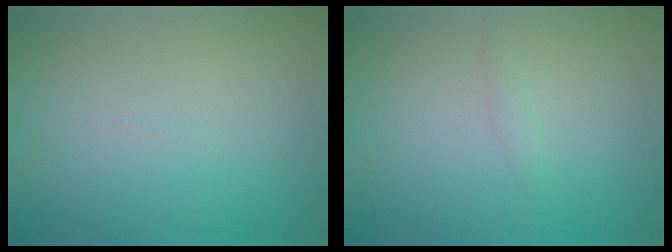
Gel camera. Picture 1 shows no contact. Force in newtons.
{"total": 0.6, "press": 0.6, "slide": 0.0}